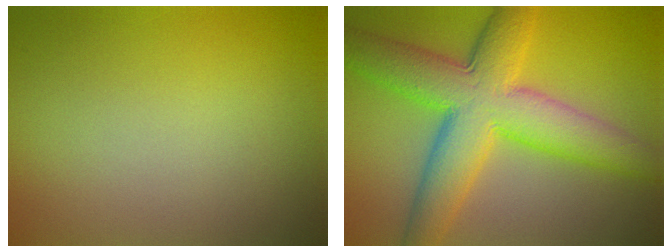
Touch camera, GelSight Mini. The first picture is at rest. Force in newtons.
{"total": 10.5, "press": 10.5, "slide": 0.2}